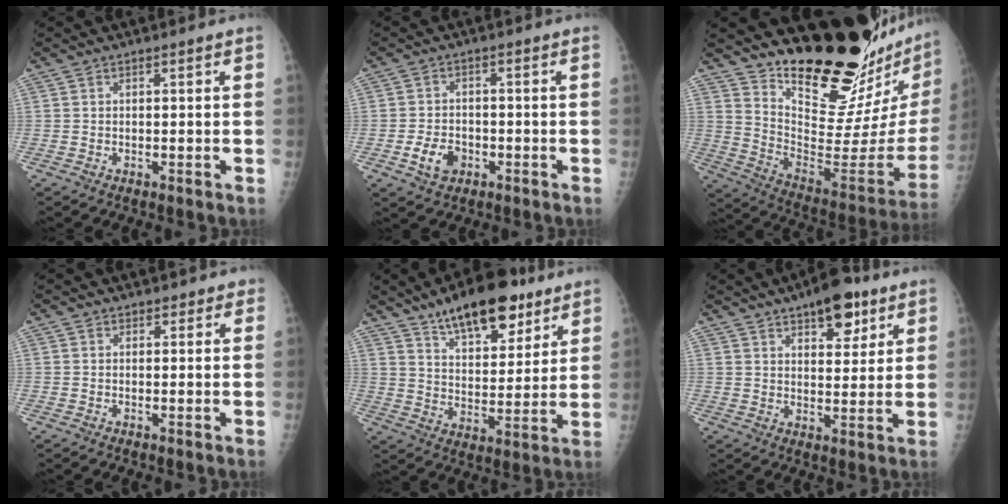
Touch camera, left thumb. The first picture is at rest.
{"total": 5.1, "force": [-2.0, 3.8, 2.8], "torque": [-0.038, 0.010, -0.032]}
{"total": 28.0, "force": [23.9, 5.8, 13.4], "torque": [-0.169, -0.201, 0.344]}
{"total": 1.4, "force": [1.0, 1.0, -0.1], "torque": [0.023, -0.004, 0.005]}
{"total": 17.0, "force": [11.3, 7.2, 10.4], "torque": [-0.114, -0.056, 0.182]}
{"total": 10.7, "force": [6.5, 4.7, 7.1], "torque": [-0.071, -0.029, 0.092]}